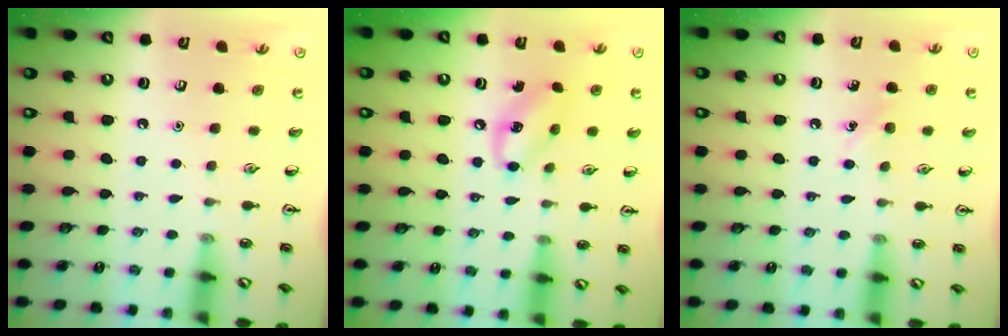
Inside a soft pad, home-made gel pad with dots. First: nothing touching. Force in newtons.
{"total": 7.4, "press": 7.3, "slide": 1.1}
{"total": 5.8, "press": 5.5, "slide": 1.9}